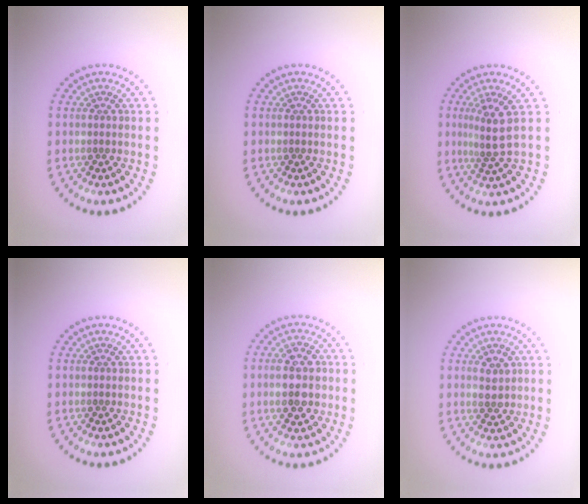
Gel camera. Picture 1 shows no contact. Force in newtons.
{"total": 0.0}
{"total": 2.9, "press": 2.1, "slide": 2.1}
{"total": 0.0}
{"total": 4.4, "press": 4.3, "slide": 0.4}
{"total": 1.8, "press": 1.8, "slide": 0.0}